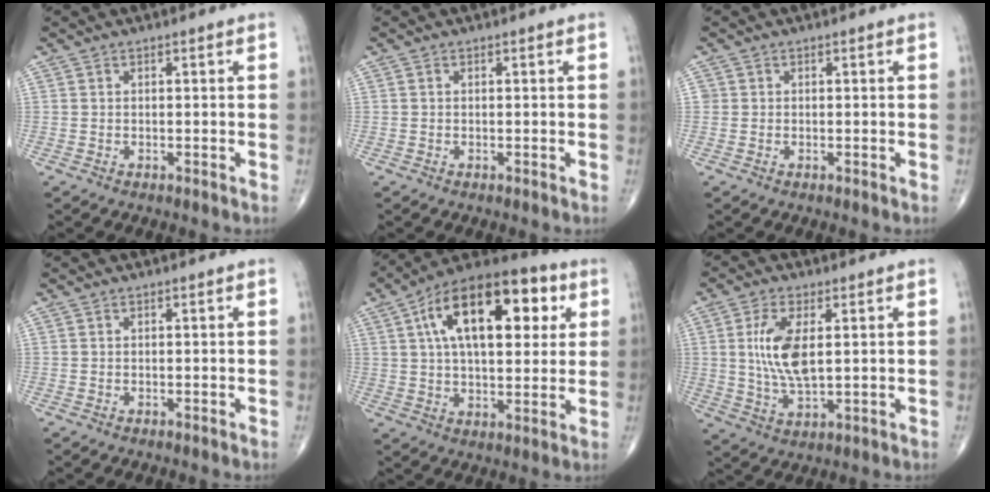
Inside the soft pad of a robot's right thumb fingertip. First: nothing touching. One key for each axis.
{"total": 0.0}
{"total": 0.7, "fx": 0.1, "fy": 0.7, "fz": 0.1, "tx": 0.005, "ty": 0.003, "tz": 0.001}
{"total": 0.0}
{"total": 22.3, "fx": 7.0, "fy": 11.1, "fz": 18.1, "tx": -0.266, "ty": 0.013, "tz": 0.102}
{"total": 9.7, "fx": 1.8, "fy": 4.2, "fz": 8.5, "tx": -0.173, "ty": -0.012, "tz": 0.040}